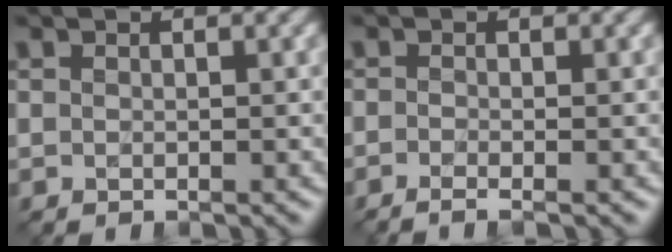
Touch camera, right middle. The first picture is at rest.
{"total": 1.7, "force": [-1.0, 0.4, 1.2], "torque": [-0.016, -0.011, -0.023]}